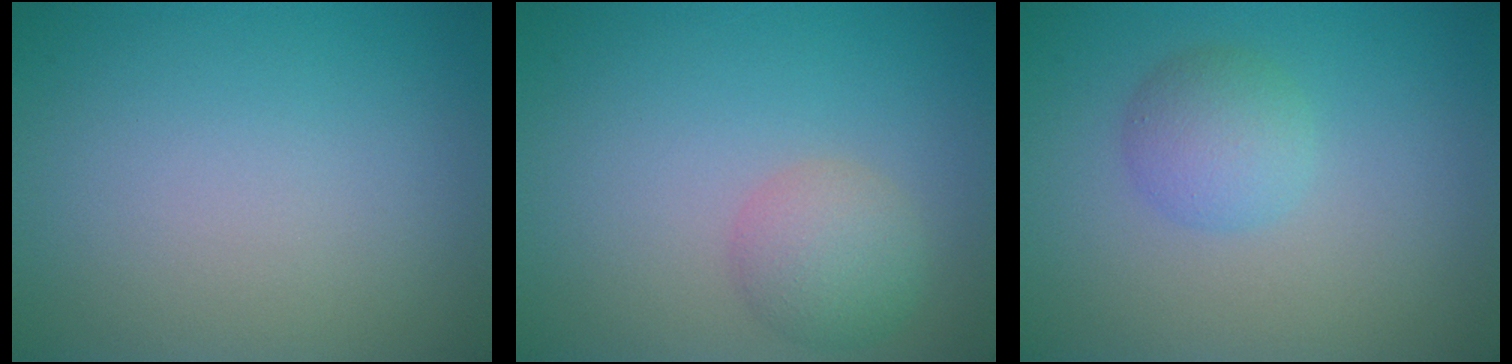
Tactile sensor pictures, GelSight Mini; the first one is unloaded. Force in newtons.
{"total": 2.9, "press": 2.9, "slide": 0.2}
{"total": 2.6, "press": 2.6, "slide": 0.1}